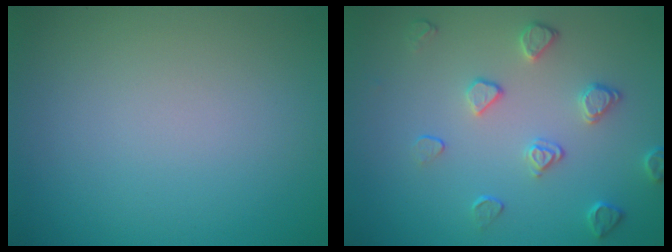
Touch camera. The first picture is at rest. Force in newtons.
{"total": 2.4, "press": 1.9, "slide": 1.4}